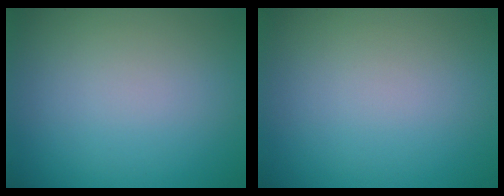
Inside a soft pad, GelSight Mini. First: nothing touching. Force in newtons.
{"total": 0.0}